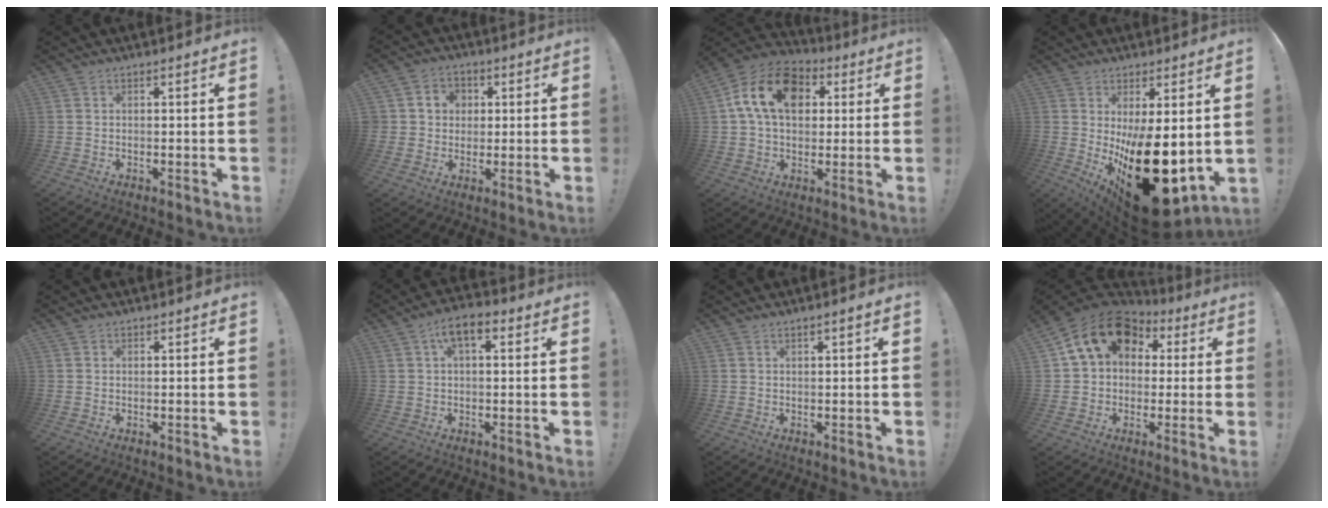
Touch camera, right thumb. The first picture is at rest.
{"total": 6.3, "force": [0.8, 6.1, 1.2], "torque": [-0.021, 0.003, 0.018]}
{"total": 16.8, "force": [4.9, 11.5, 11.2], "torque": [-0.188, 0.005, 0.092]}
{"total": 23.2, "force": [-4.6, 10.5, 20.2], "torque": [-0.282, 0.003, -0.043]}
{"total": 0.5, "force": [0.4, 0.4, 0.0], "torque": [0.006, -0.001, 0.006]}
{"total": 6.9, "force": [2.4, 3.3, 5.5], "torque": [-0.083, 0.002, 0.041]}
{"total": 1.3, "force": [0.7, -0.1, 1.1], "torque": [-0.023, 0.002, 0.011]}
{"total": 16.0, "force": [5.9, 11.4, 9.6], "torque": [-0.159, -0.012, 0.105]}